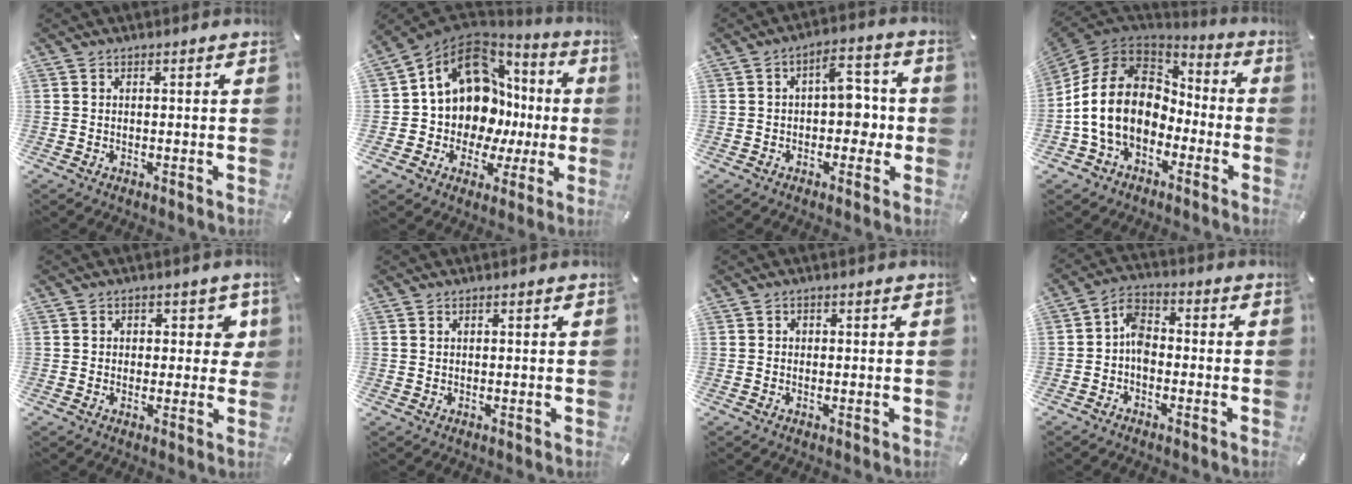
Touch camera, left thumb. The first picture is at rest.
{"total": 15.7, "force": [5.1, 12.4, 8.0], "torque": [-0.148, -0.049, 0.104]}
{"total": 8.7, "force": [0.0, 5.3, 6.8], "torque": [-0.086, 0.004, -0.005]}
{"total": 16.3, "force": [-2.5, 12.6, 10.0], "torque": [-0.233, 0.020, -0.046]}
{"total": 5.8, "force": [1.5, 4.5, 3.4], "torque": [-0.032, 0.002, 0.021]}
{"total": 0.5, "force": [0.2, 0.4, 0.3], "torque": [-0.006, 0.002, 0.004]}
{"total": 0.8, "force": [0.0, 0.7, 0.3], "torque": [-0.005, 0.005, -0.002]}
{"total": 6.0, "force": [-1.6, 4.1, 4.1], "torque": [-0.082, 0.018, -0.030]}